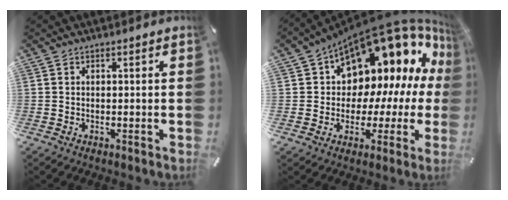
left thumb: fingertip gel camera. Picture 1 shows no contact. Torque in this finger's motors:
{"motor_torque": [2.42, 2.59, 1.67, -1.10, 0.28]}